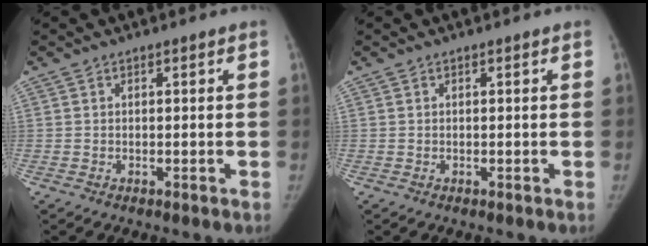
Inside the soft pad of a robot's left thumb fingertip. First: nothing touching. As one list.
[{"total": 0.0}]